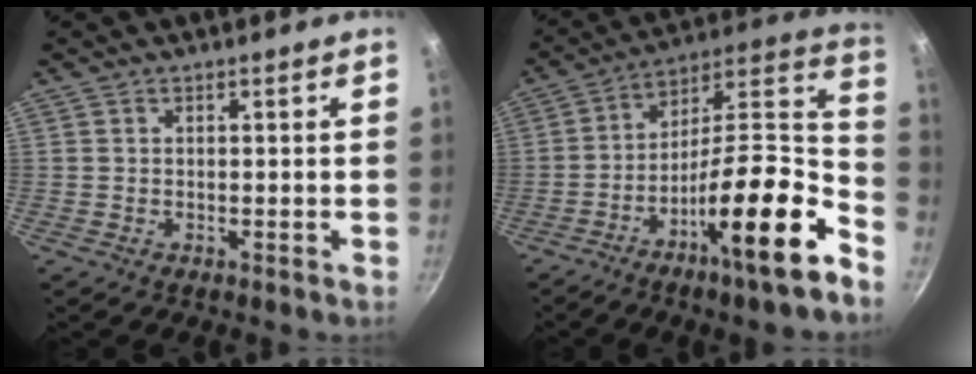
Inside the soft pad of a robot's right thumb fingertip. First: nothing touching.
{"total": 23.0, "force": [-11.8, 5.3, 19.0], "torque": [-0.247, 0.082, -0.208]}